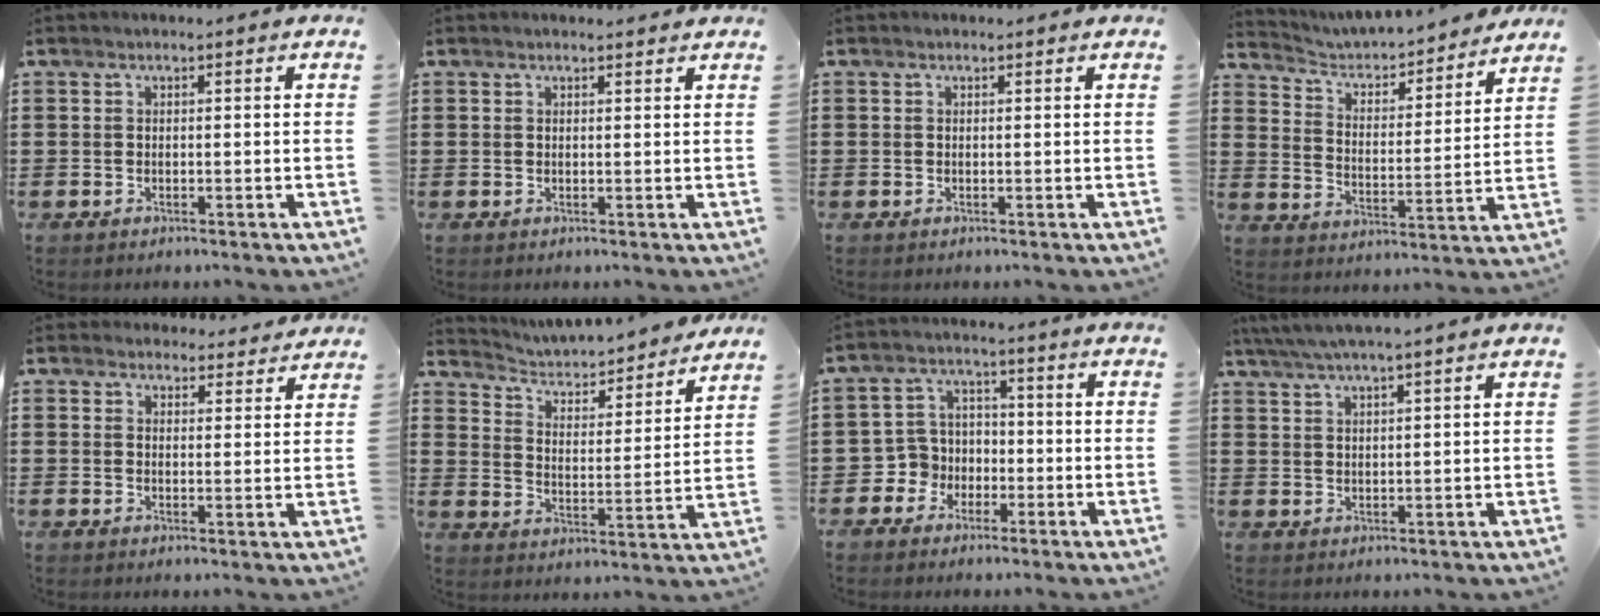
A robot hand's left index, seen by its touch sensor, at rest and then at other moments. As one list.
[{"total": 0.8, "force": [0.8, 0.0, 0.2], "torque": [-0.006, 0.000, 0.016]}, {"total": 0.0}, {"total": 3.8, "force": [3.7, 0.7, 0.8], "torque": [-0.037, -0.032, 0.054]}, {"total": 3.7, "force": [3.6, 0.8, 0.3], "torque": [-0.010, -0.016, 0.067]}, {"total": 3.5, "force": [3.3, 0.6, 0.8], "torque": [-0.036, -0.031, 0.048]}, {"total": 4.7, "force": [-2.2, 4.1, 0.7], "torque": [-0.036, 0.006, -0.046]}, {"total": 3.9, "force": [3.4, -0.5, 1.9], "torque": [-0.044, -0.007, 0.061]}]